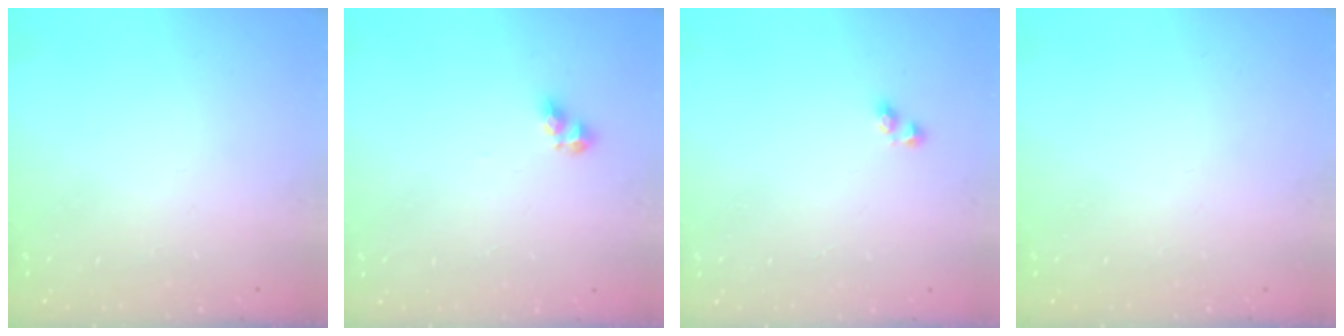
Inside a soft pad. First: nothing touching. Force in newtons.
{"total": 5.4, "press": 5.3, "slide": 0.6}
{"total": 2.2, "press": 1.9, "slide": 1.1}
{"total": 0.0}